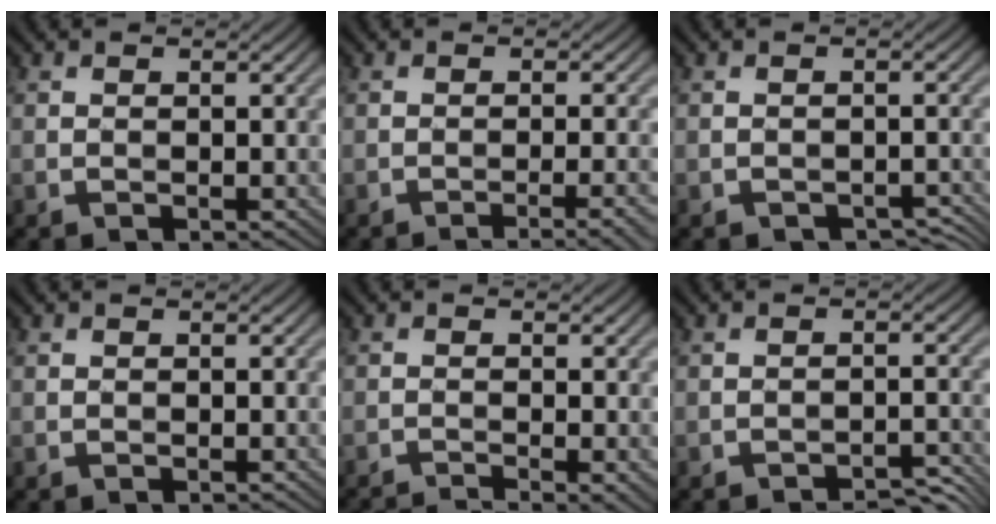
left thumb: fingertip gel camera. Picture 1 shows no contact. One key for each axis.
{"total": 2.7, "fx": -1.6, "fy": 0.0, "fz": 2.2, "tx": -0.028, "ty": 0.011, "tz": -0.036}
{"total": 1.3, "fx": -1.2, "fy": 0.4, "fz": 0.4, "tx": -0.010, "ty": -0.004, "tz": -0.016}
{"total": 0.0}
{"total": 3.4, "fx": -1.9, "fy": 0.2, "fz": 2.8, "tx": -0.046, "ty": -0.002, "tz": -0.034}
{"total": 2.9, "fx": -2.8, "fy": 0.2, "fz": 0.8, "tx": -0.014, "ty": 0.008, "tz": -0.040}